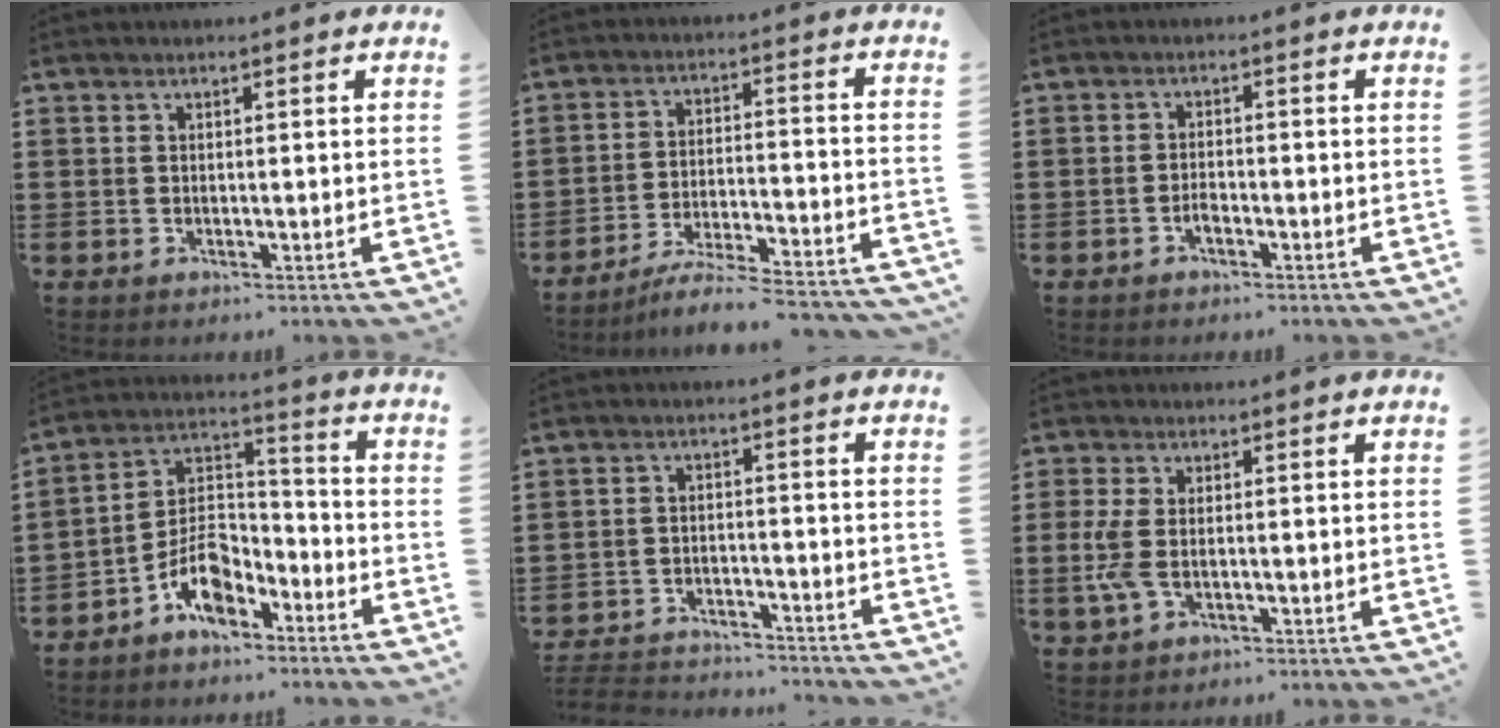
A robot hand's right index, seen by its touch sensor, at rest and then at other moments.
{"total": 6.3, "force": [-5.9, -0.1, 2.3], "torque": [-0.042, -0.008, -0.115]}
{"total": 1.6, "force": [-1.0, 0.7, 1.0], "torque": [-0.022, 0.000, -0.019]}
{"total": 7.7, "force": [-5.1, 4.1, 4.1], "torque": [-0.090, 0.006, -0.101]}
{"total": 4.2, "force": [-4.2, 0.4, 0.5], "torque": [-0.028, -0.003, -0.091]}
{"total": 4.9, "force": [-0.6, 2.6, 4.2], "torque": [-0.112, -0.008, -0.019]}